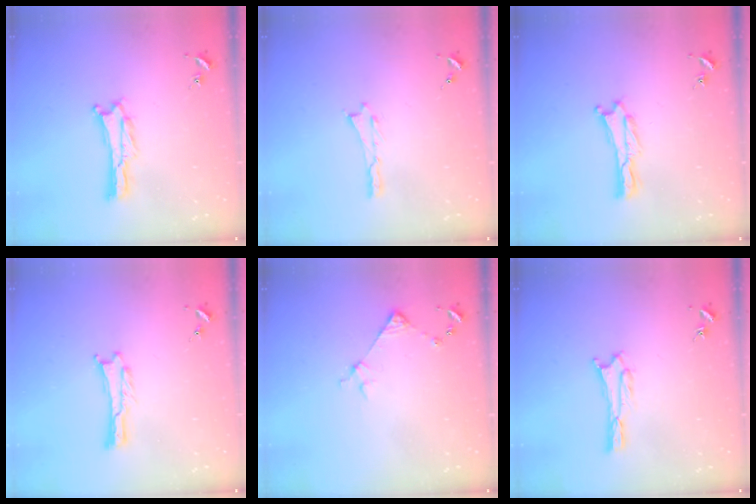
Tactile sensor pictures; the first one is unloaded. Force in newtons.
{"total": 0.0}
{"total": 0.0}
{"total": 0.0}
{"total": 3.8, "press": 3.7, "slide": 0.3}
{"total": 1.7, "press": 1.7, "slide": 0.3}